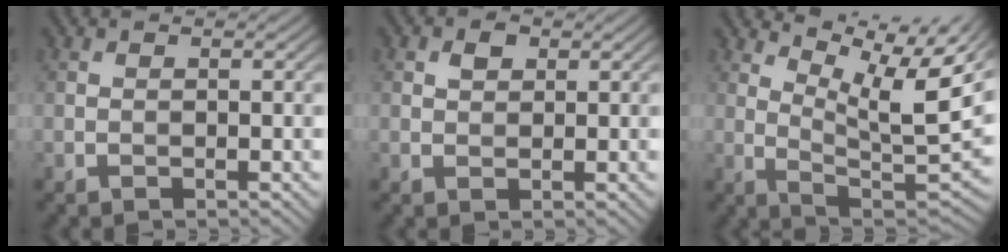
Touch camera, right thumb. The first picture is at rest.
{"total": 1.8, "force": [0.9, 1.2, 1.0], "torque": [-0.020, 0.004, 0.015]}
{"total": 13.2, "force": [7.2, 4.1, 10.2], "torque": [-0.180, -0.006, 0.121]}